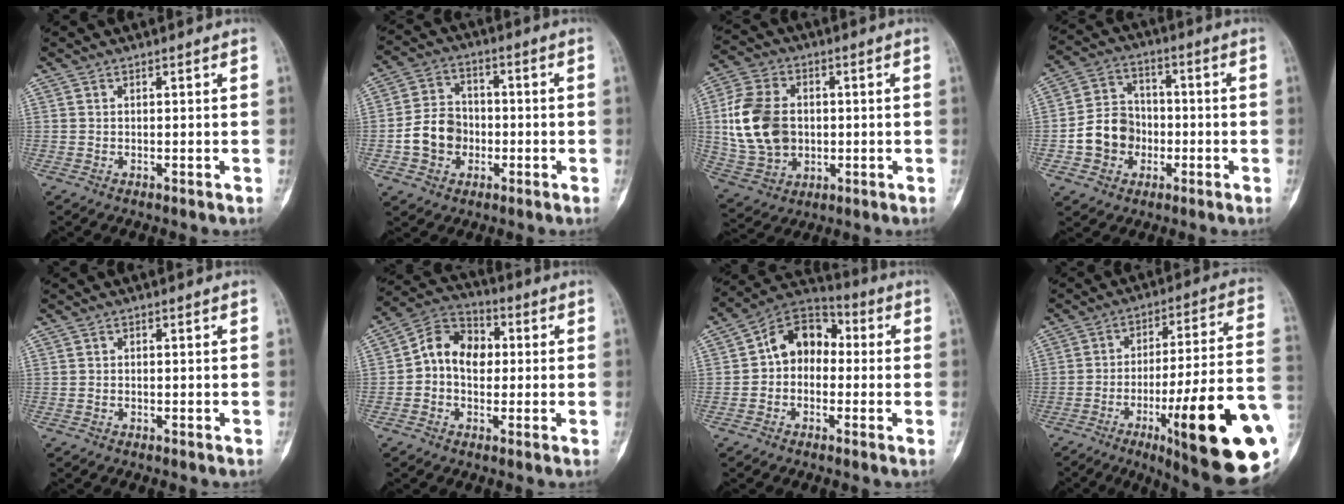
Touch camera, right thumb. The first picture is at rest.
{"total": 9.2, "force": [-2.2, 7.6, 4.7], "torque": [-0.058, 0.026, -0.044]}
{"total": 15.5, "force": [0.6, 11.5, 10.4], "torque": [-0.191, 0.006, 0.019]}
{"total": 10.3, "force": [-2.5, 8.9, 4.7], "torque": [-0.051, 0.030, -0.048]}
{"total": 0.0}
{"total": 10.4, "force": [0.3, 7.9, 6.8], "torque": [-0.085, 0.032, -0.009]}
{"total": 10.8, "force": [0.1, 8.4, 6.8], "torque": [-0.067, 0.040, -0.019]}
{"total": 25.6, "force": [-8.6, 4.4, 23.7], "torque": [-0.285, 0.016, -0.118]}